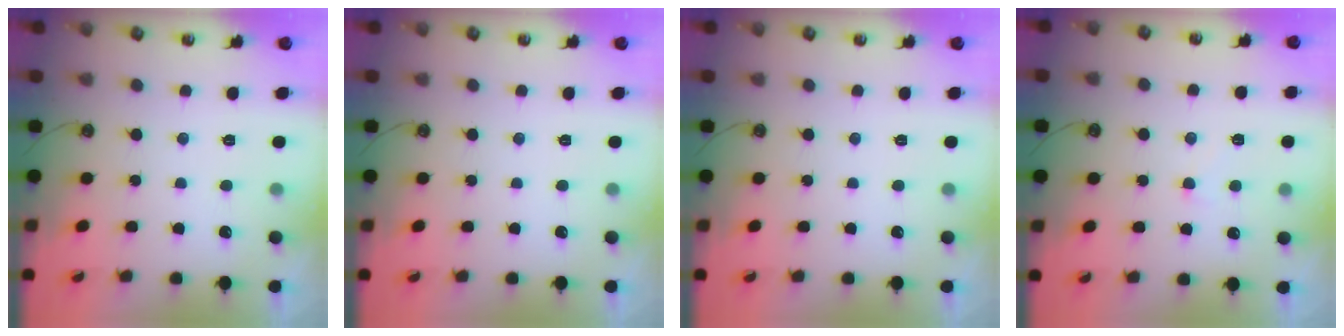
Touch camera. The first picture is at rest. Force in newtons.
{"total": 0.0}
{"total": 0.0}
{"total": 2.7, "press": 2.6, "slide": 0.5}